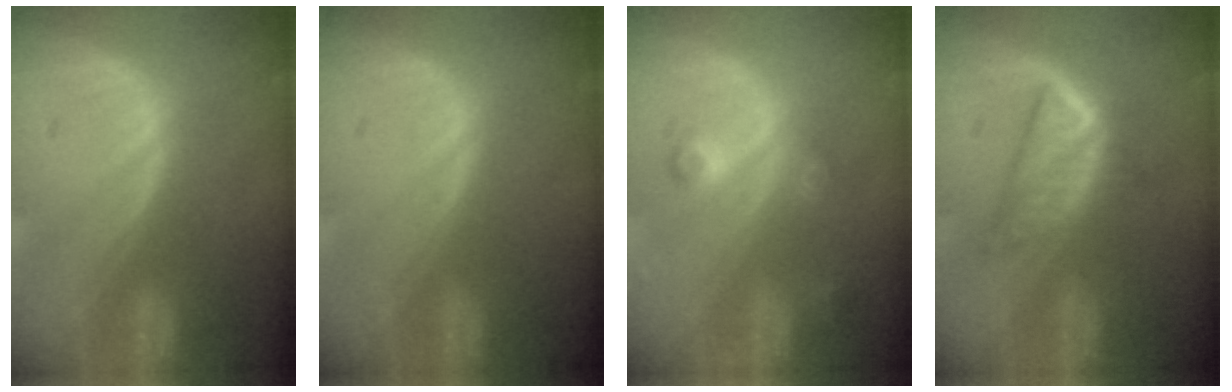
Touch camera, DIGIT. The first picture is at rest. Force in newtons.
{"total": 0.0}
{"total": 3.8, "press": 3.5, "slide": 1.4}
{"total": 5.3, "press": 5.1, "slide": 1.6}